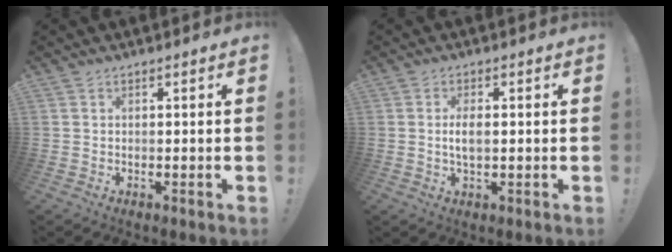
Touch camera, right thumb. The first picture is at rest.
{"total": 4.0, "force": [-0.1, 1.7, 3.7], "torque": [-0.061, -0.002, -0.006]}